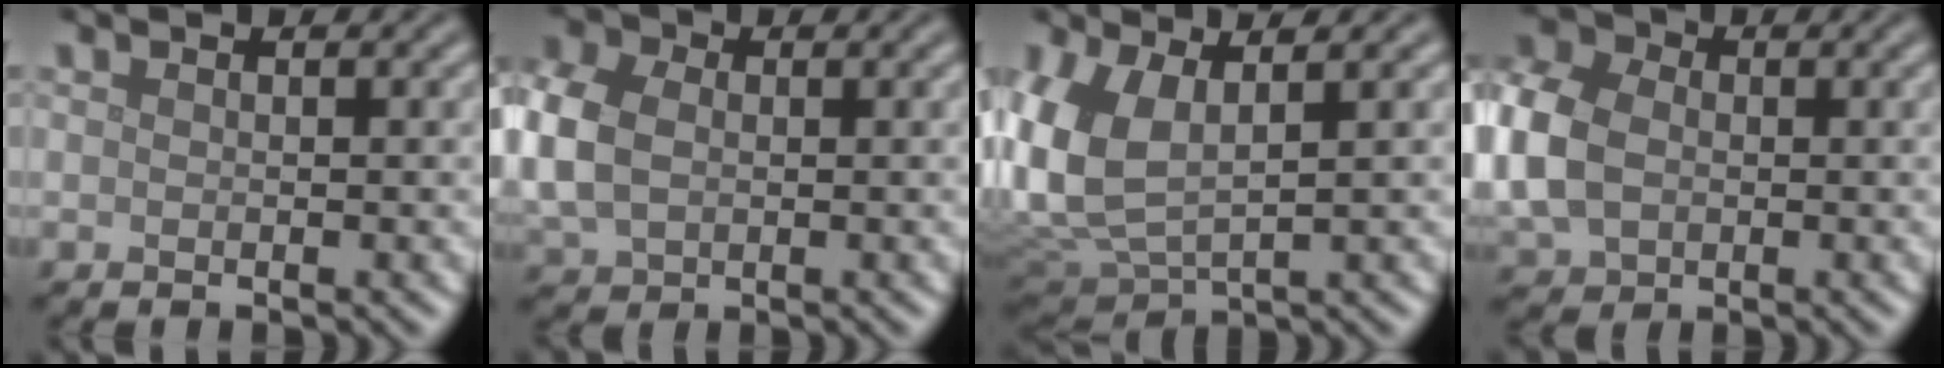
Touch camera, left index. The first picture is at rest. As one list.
[{"total": 6.2, "force": [0.4, 4.8, 4.0], "torque": [-0.136, 0.006, 0.014]}, {"total": 7.4, "force": [1.8, 4.0, 6.0], "torque": [-0.160, -0.004, 0.037]}, {"total": 8.3, "force": [-0.2, 6.4, 5.3], "torque": [-0.150, 0.003, -0.007]}]